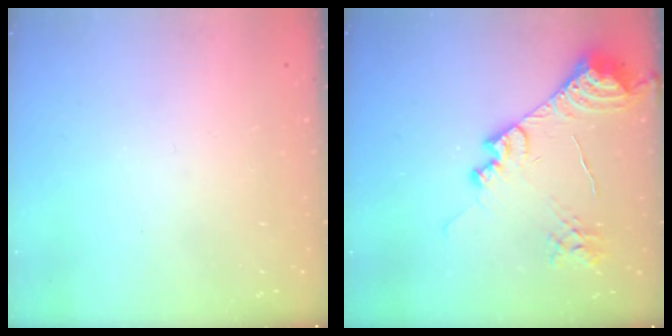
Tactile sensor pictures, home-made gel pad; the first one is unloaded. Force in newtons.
{"total": 18.4, "press": 18.2, "slide": 2.1}